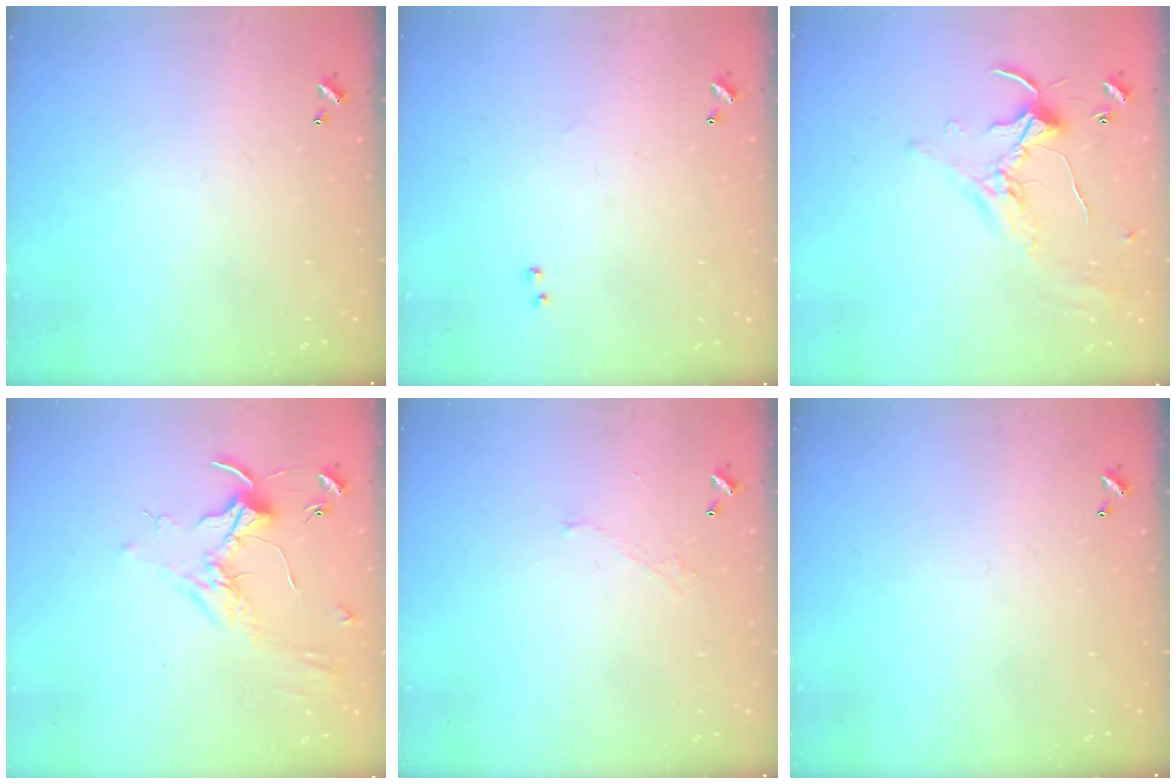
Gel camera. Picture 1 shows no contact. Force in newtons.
{"total": 2.3, "press": 2.2, "slide": 0.8}
{"total": 1.0, "press": 0.5, "slide": 0.8}
{"total": 1.7, "press": 1.6, "slide": 0.4}
{"total": 3.5, "press": 3.5, "slide": 0.7}
{"total": 0.0}